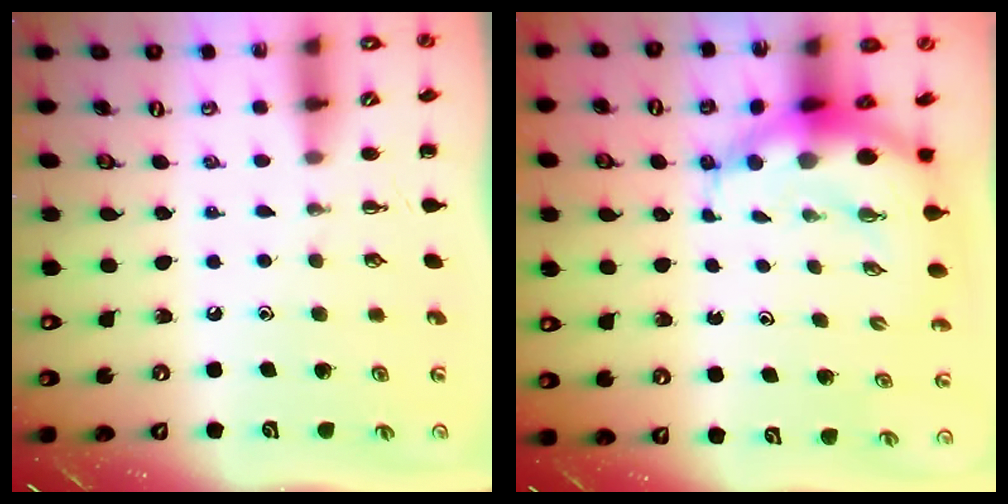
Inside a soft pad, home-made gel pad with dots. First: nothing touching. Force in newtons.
{"total": 6.8, "press": 6.5, "slide": 1.8}